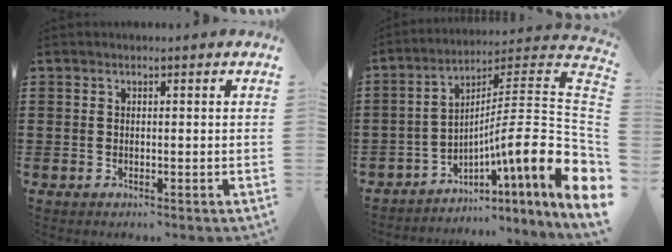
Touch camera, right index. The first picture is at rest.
{"total": 11.6, "force": [-3.9, 1.1, 10.8], "torque": [-0.160, -0.042, -0.088]}